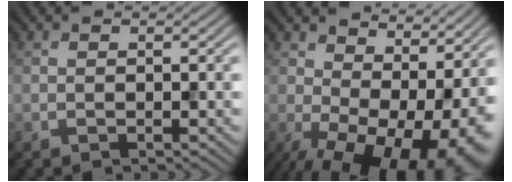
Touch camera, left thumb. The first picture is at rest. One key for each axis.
{"total": 16.0, "fx": -1.3, "fy": 8.8, "fz": 13.3, "tx": -0.189, "ty": -0.026, "tz": 0.020}